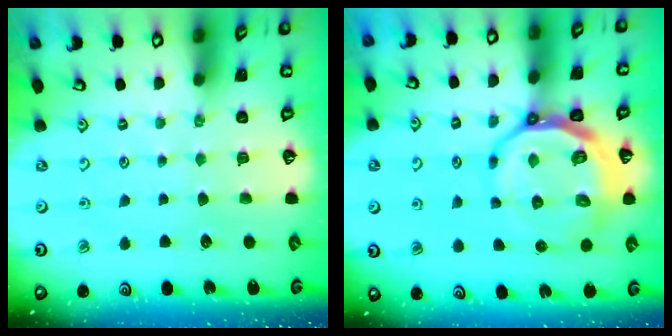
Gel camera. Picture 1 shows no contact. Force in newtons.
{"total": 13.8, "press": 13.4, "slide": 3.5}